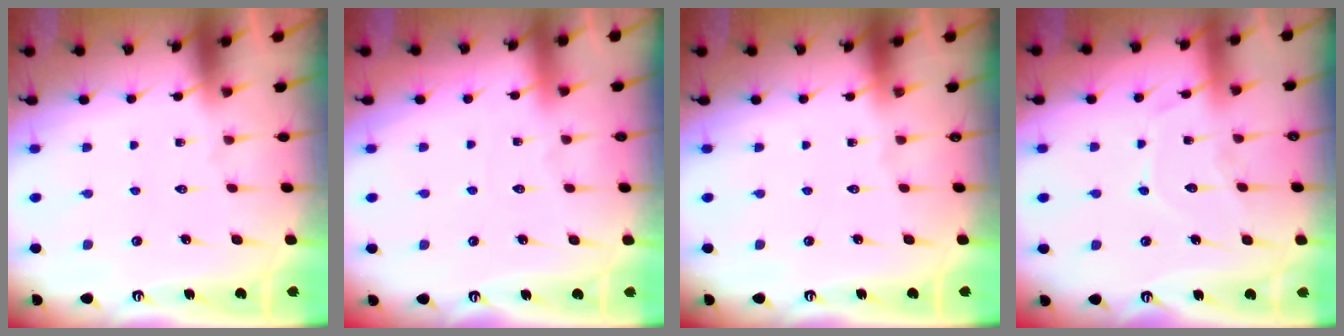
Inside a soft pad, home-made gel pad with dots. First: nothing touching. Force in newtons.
{"total": 2.1, "press": 2.1, "slide": 0.2}
{"total": 0.0}
{"total": 9.1, "press": 9.1, "slide": 0.6}